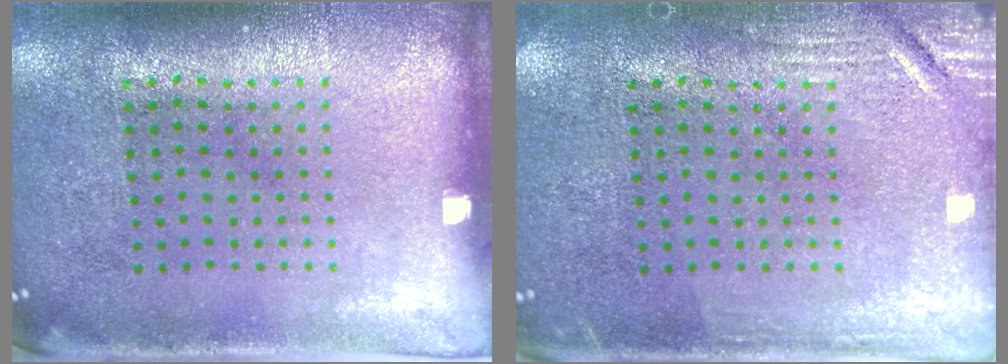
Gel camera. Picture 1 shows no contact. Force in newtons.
{"total": 2.5, "press": 2.5, "slide": 0.4}